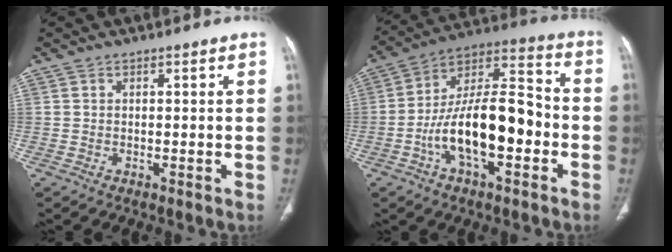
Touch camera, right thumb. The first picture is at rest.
{"total": 19.3, "force": [-4.9, 8.6, 16.5], "torque": [-0.271, 0.047, -0.086]}